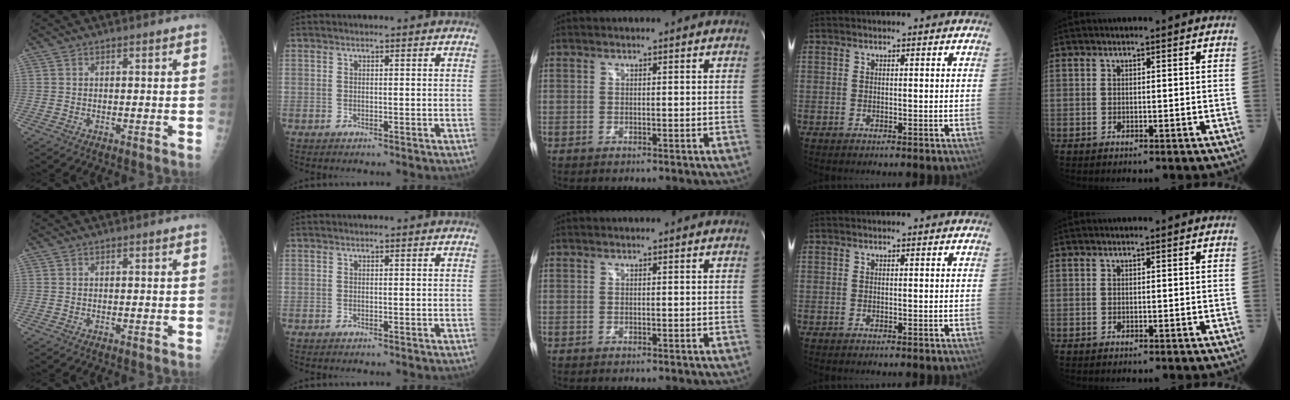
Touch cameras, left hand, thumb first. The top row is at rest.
{}